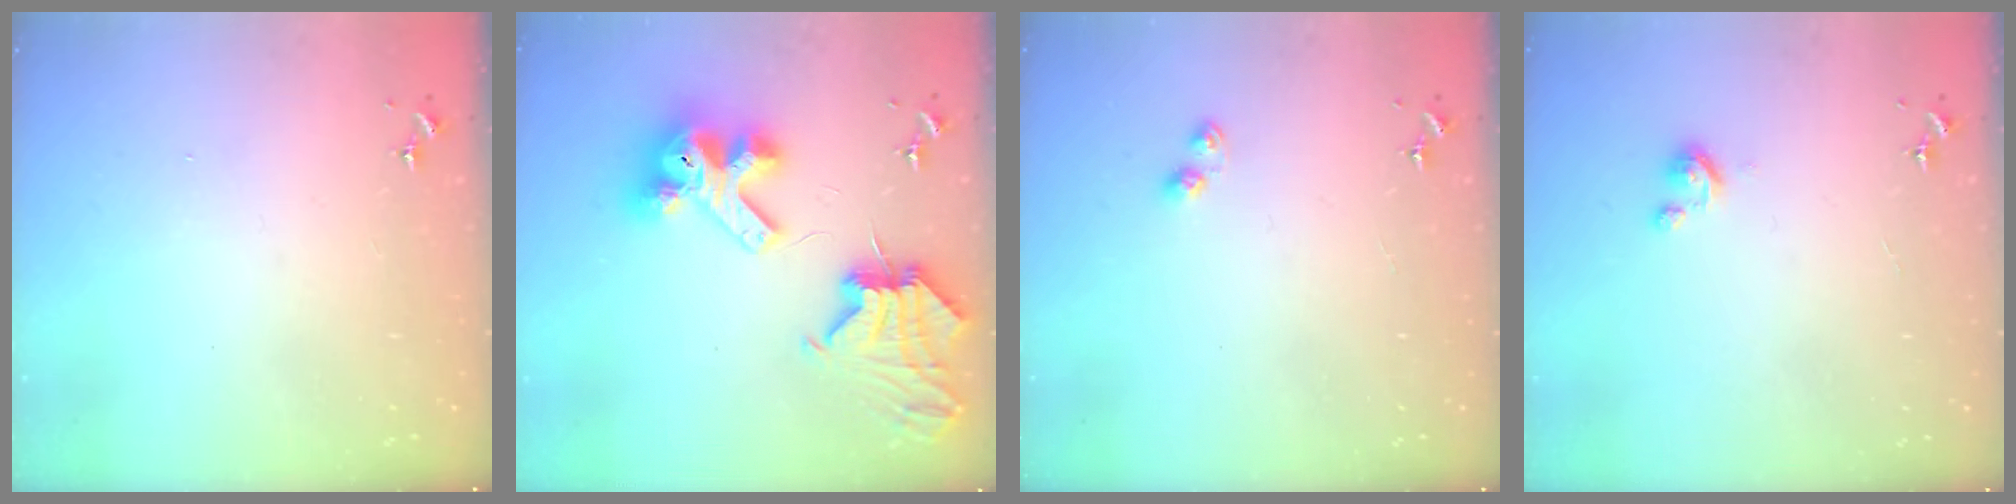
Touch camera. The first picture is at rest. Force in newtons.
{"total": 14.0, "press": 13.9, "slide": 1.9}
{"total": 3.0, "press": 3.0, "slide": 0.3}
{"total": 2.8, "press": 2.8, "slide": 0.3}